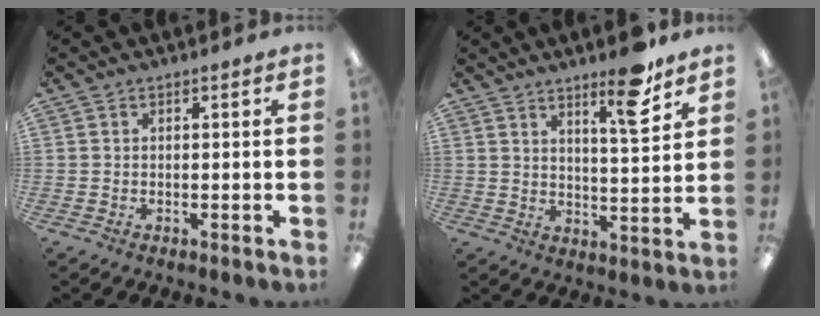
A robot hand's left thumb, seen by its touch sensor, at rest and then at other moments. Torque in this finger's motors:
{"motor_torque": [0.81, 0.82, -0.27, 0.08, 0.04]}